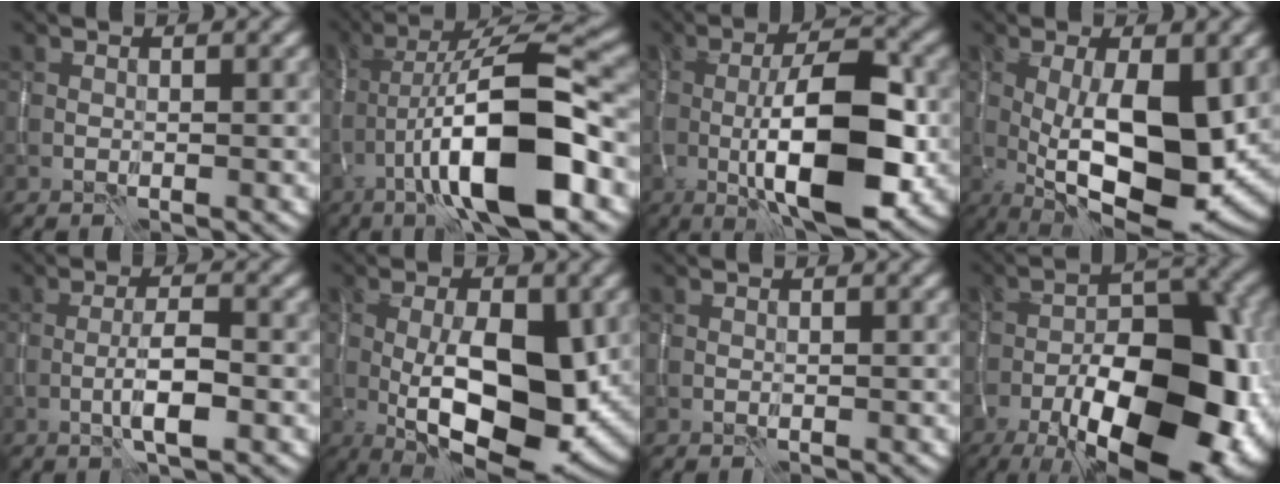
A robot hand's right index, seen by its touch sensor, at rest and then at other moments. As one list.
[{"total": 12.6, "force": [-4.7, 2.8, 11.4], "torque": [-0.189, 0.015, -0.078]}, {"total": 11.3, "force": [-1.8, 3.7, 10.5], "torque": [-0.165, 0.002, -0.035]}, {"total": 12.2, "force": [-1.3, 4.4, 11.3], "torque": [-0.178, -0.008, -0.023]}, {"total": 3.3, "force": [-1.2, 0.6, 3.0], "torque": [-0.054, 0.002, -0.025]}, {"total": 12.2, "force": [-2.0, 5.0, 11.0], "torque": [-0.168, -0.001, -0.032]}, {"total": 0.0}, {"total": 16.1, "force": [-6.2, 7.4, 13.0], "torque": [-0.175, -0.007, -0.094]}]